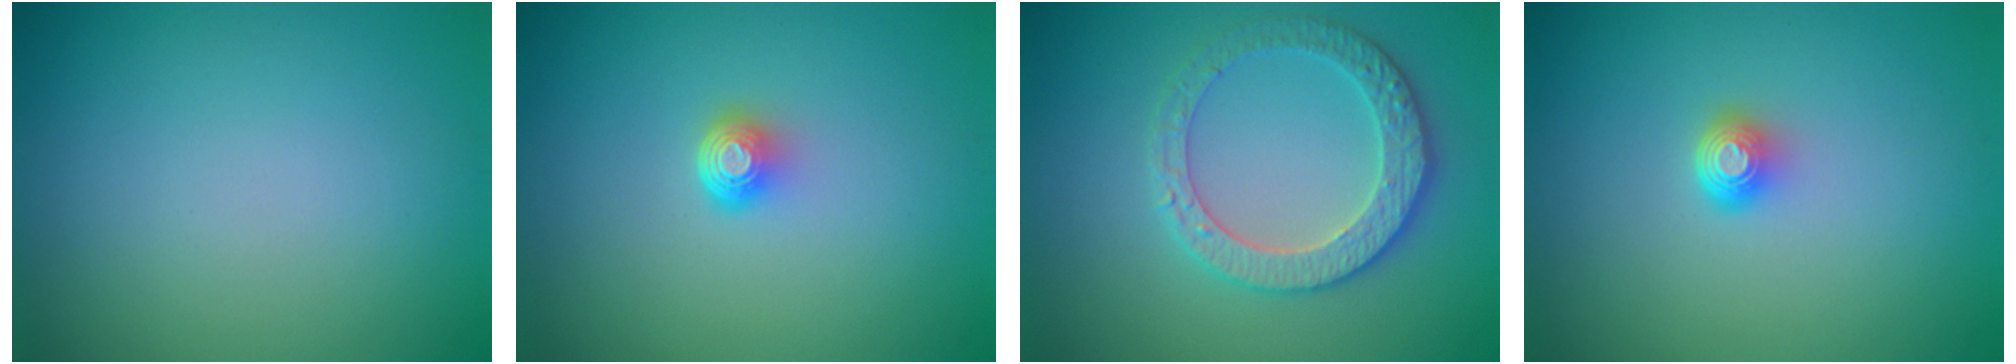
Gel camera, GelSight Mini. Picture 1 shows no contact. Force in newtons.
{"total": 2.0, "press": 1.3, "slide": 1.6}
{"total": 3.8, "press": 3.7, "slide": 0.7}
{"total": 1.6, "press": 1.2, "slide": 1.1}